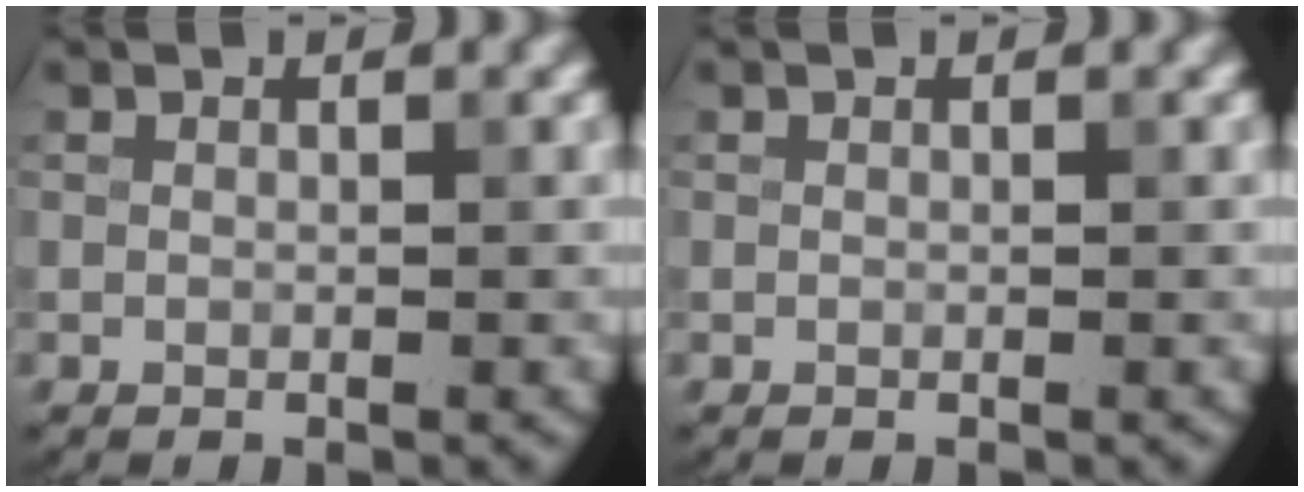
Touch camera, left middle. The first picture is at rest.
{"total": 0.0}